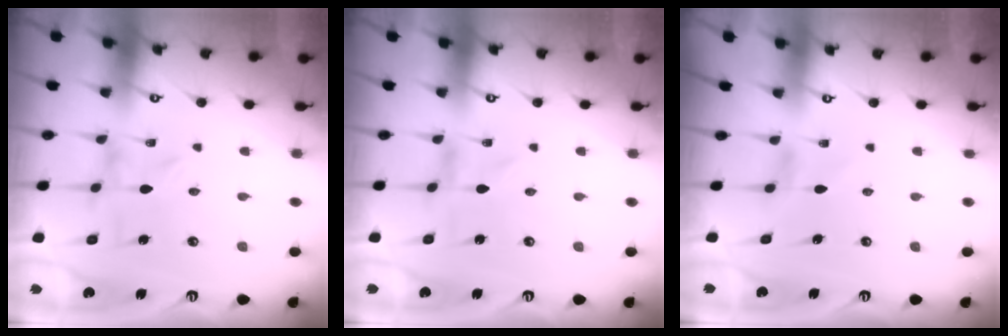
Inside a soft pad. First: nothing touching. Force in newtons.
{"total": 0.0}
{"total": 2.7, "press": 2.7, "slide": 0.3}